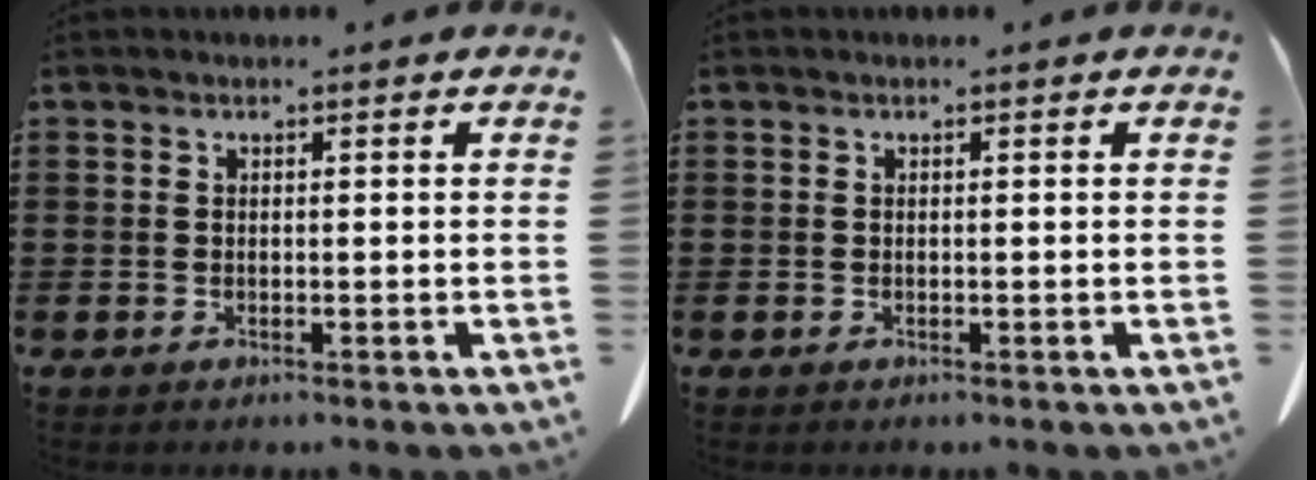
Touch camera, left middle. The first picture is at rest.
{"total": 0.0}